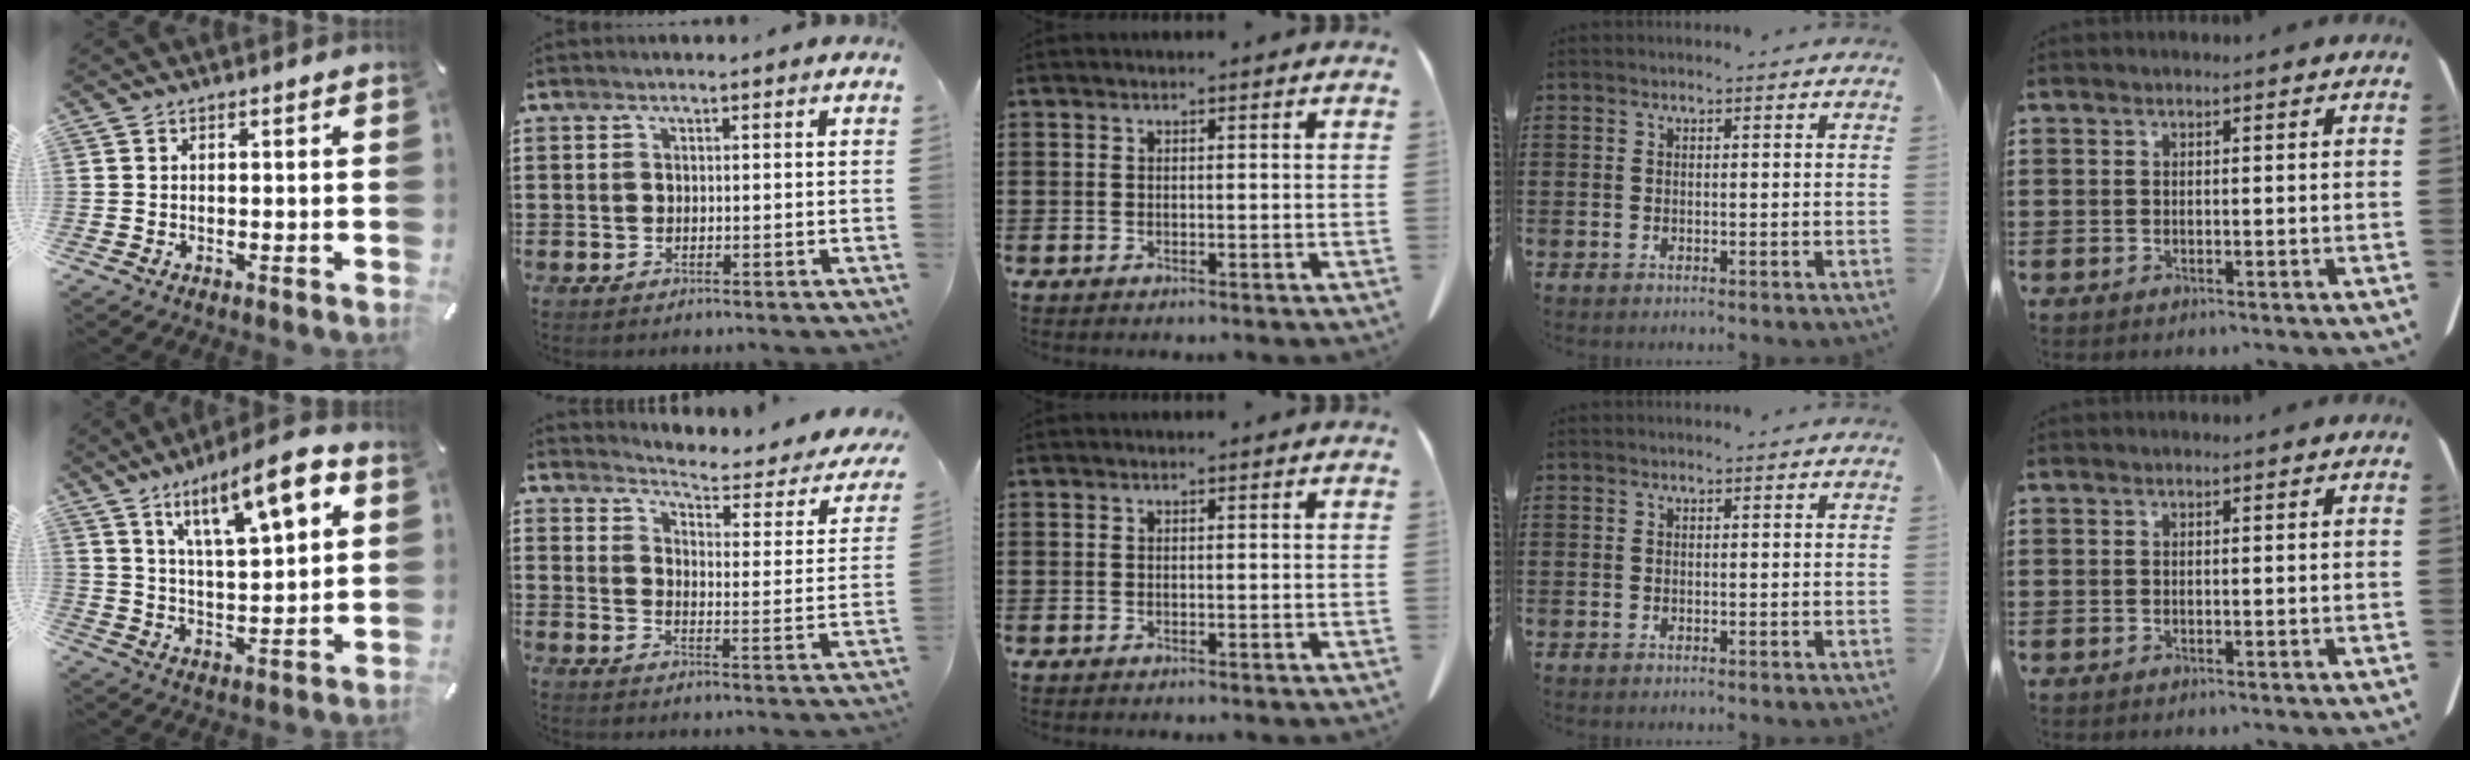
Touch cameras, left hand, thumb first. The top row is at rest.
{"thumb": {"total": 14.6, "force": [8.7, 4.4, 10.9], "torque": [-0.171, -0.036, 0.140]}, "index": {"total": 3.5, "force": [3.2, 0.1, 1.4], "torque": [-0.041, -0.031, 0.042]}}